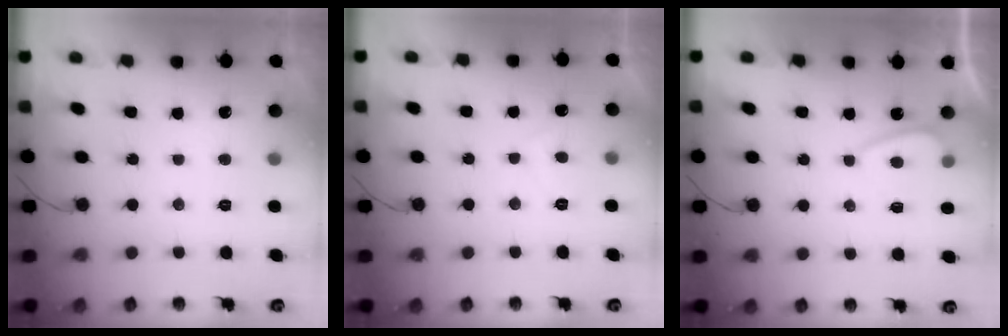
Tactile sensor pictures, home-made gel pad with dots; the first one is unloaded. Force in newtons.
{"total": 2.7, "press": 2.5, "slide": 0.9}
{"total": 1.2, "press": 1.0, "slide": 0.6}